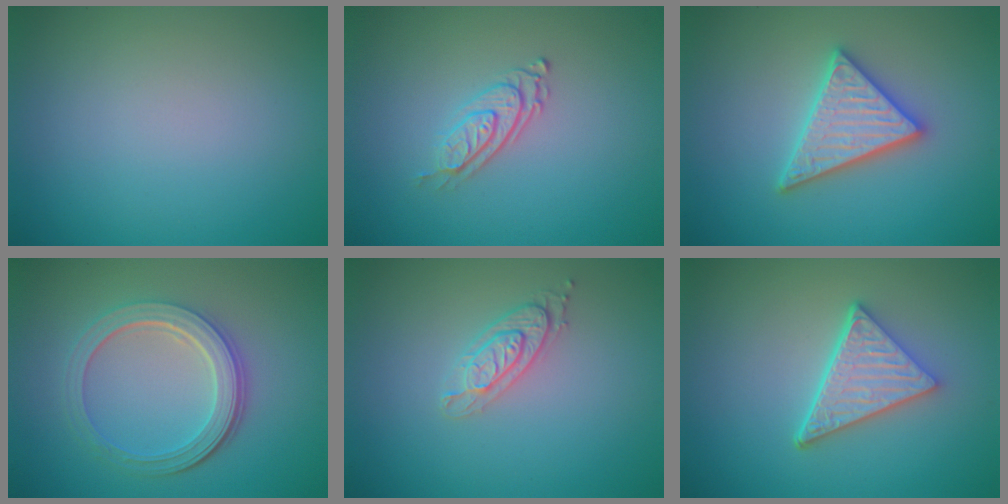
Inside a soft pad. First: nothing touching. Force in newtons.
{"total": 2.8, "press": 2.0, "slide": 2.0}
{"total": 4.7, "press": 4.7, "slide": 0.6}
{"total": 4.9, "press": 3.7, "slide": 3.2}
{"total": 2.1, "press": 2.1, "slide": 0.3}
{"total": 5.0, "press": 3.6, "slide": 3.5}